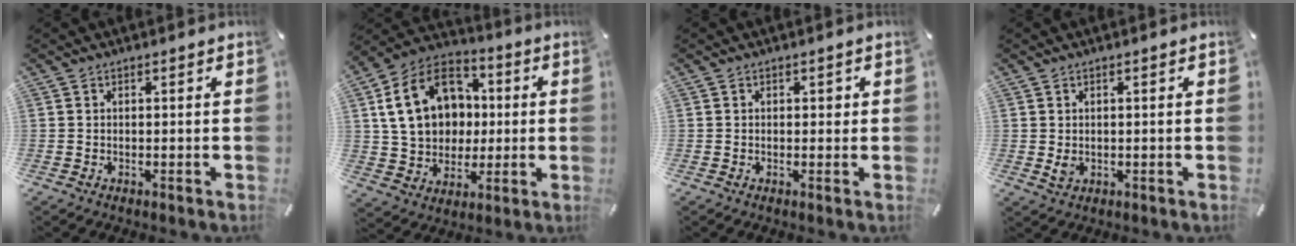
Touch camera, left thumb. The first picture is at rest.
{"total": 19.3, "force": [2.8, 15.7, 10.8], "torque": [-0.207, 0.008, 0.059]}
{"total": 1.1, "force": [0.2, 0.9, 0.6], "torque": [-0.004, 0.003, -0.001]}
{"total": 2.0, "force": [-0.1, 1.6, 1.3], "torque": [-0.031, -0.001, -0.004]}